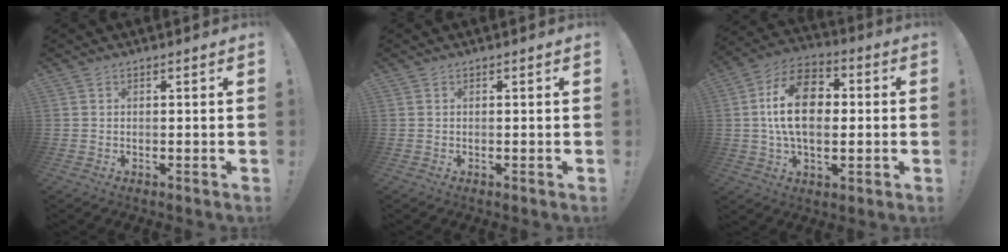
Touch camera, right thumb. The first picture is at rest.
{"total": 0.0}
{"total": 17.1, "force": [1.0, 11.1, 13.0], "torque": [-0.224, 0.013, 0.016]}